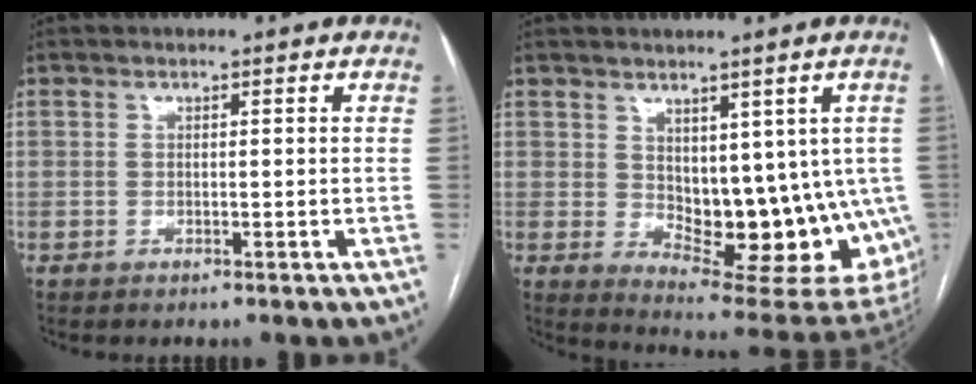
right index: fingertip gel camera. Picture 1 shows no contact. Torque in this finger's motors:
{"motor_torque": [0.52, 0.07, 0.19, 0.04]}